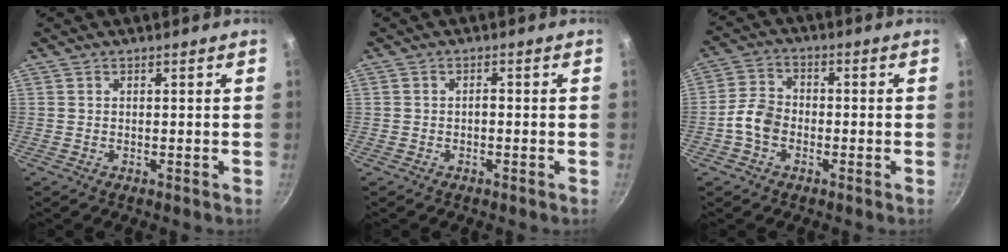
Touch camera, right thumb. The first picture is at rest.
{"total": 1.0, "force": [-0.4, 0.5, 0.7], "torque": [-0.010, 0.009, -0.006]}
{"total": 5.8, "force": [-2.1, 4.3, 3.4], "torque": [-0.052, 0.025, -0.050]}